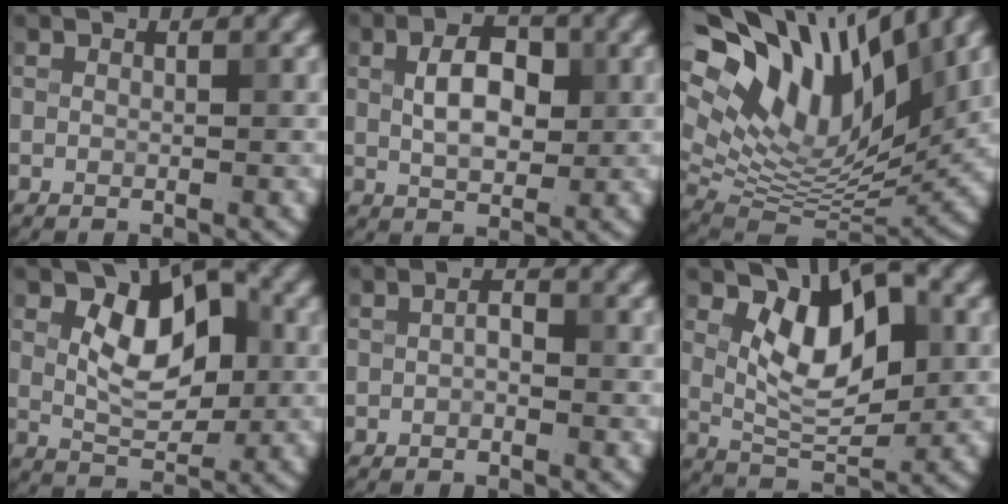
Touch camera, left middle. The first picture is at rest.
{"total": 4.5, "force": [0.8, 2.6, 3.6], "torque": [-0.068, 0.003, 0.012]}
{"total": 17.0, "force": [9.2, 8.1, 11.7], "torque": [-0.230, 0.037, 0.158]}
{"total": 6.6, "force": [1.4, 3.8, 5.2], "torque": [-0.089, 0.002, 0.025]}
{"total": 1.1, "force": [-0.3, 0.6, 0.9], "torque": [-0.017, 0.003, -0.006]}
{"total": 7.1, "force": [1.6, 3.6, 5.9], "torque": [-0.100, 0.000, 0.028]}